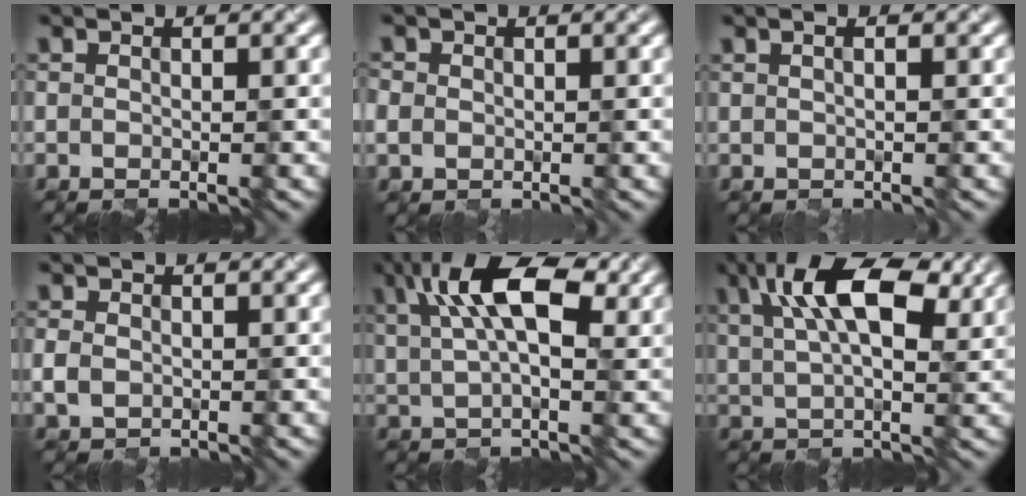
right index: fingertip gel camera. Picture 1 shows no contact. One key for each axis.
{"total": 1.1, "fx": 0.2, "fy": 1.1, "fz": 0.1, "tx": -0.003, "ty": -0.002, "tz": 0.006}
{"total": 1.0, "fx": 0.6, "fy": 0.4, "fz": 0.7, "tx": 0.000, "ty": 0.003, "tz": 0.001}
{"total": 1.2, "fx": -0.1, "fy": 1.1, "fz": 0.4, "tx": -0.013, "ty": -0.003, "tz": 0.001}
{"total": 8.3, "fx": 3.5, "fy": 3.4, "fz": 6.7, "tx": -0.128, "ty": 0.020, "tz": 0.058}
{"total": 9.6, "fx": 4.6, "fy": 4.0, "fz": 7.4, "tx": -0.137, "ty": 0.021, "tz": 0.077}